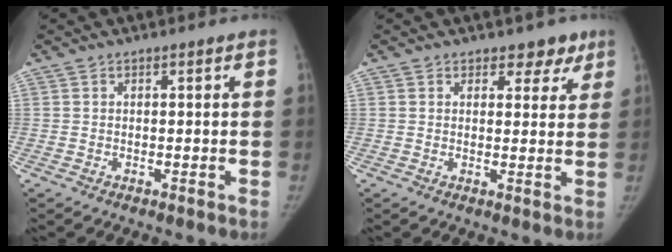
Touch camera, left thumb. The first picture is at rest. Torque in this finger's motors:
{"motor_torque": [-0.12, 0.06, -0.22, 0.01, 0.04]}